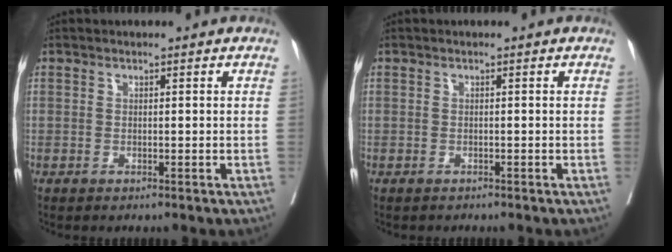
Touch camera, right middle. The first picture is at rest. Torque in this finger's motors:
{"motor_torque": [-0.31, 0.18, 0.00, -0.01]}